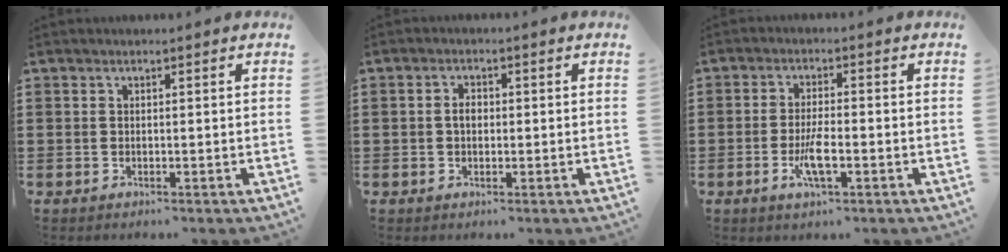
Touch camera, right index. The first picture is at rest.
{"total": 1.8, "force": [0.0, 0.9, 1.6], "torque": [-0.029, 0.004, -0.001]}
{"total": 4.7, "force": [-1.7, 0.9, 4.2], "torque": [-0.089, -0.008, -0.034]}